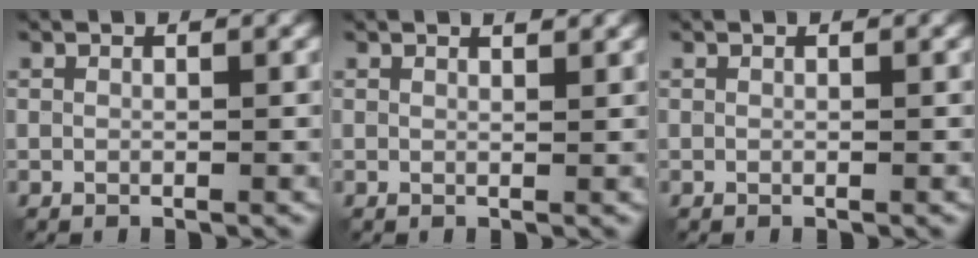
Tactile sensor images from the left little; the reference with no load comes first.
{"total": 0.9, "force": [0.9, 0.1, 0.3], "torque": [-0.006, -0.001, 0.012]}
{"total": 0.0}